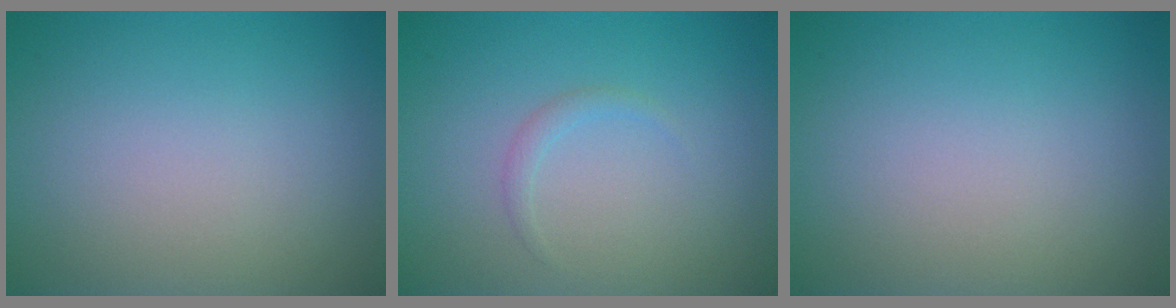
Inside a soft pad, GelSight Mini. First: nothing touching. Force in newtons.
{"total": 0.8, "press": 0.8, "slide": 0.1}
{"total": 0.0}